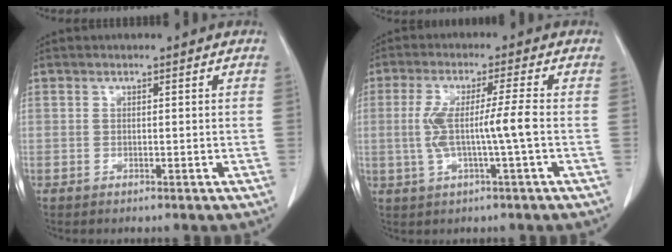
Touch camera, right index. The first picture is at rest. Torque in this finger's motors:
{"motor_torque": [1.21, -0.25, 0.60, 0.16]}